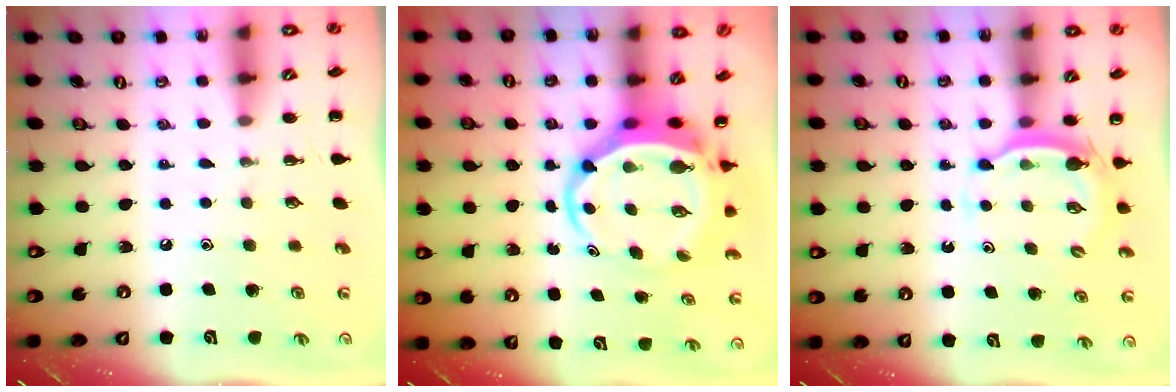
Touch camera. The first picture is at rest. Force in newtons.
{"total": 8.5, "press": 8.1, "slide": 2.4}
{"total": 5.0, "press": 5.0, "slide": 0.3}